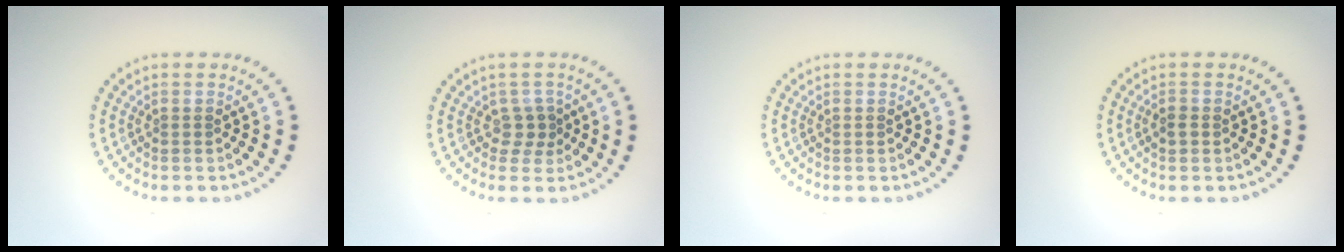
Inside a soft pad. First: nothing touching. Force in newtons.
{"total": 1.5, "press": 1.2, "slide": 0.9}
{"total": 0.0}
{"total": 1.0, "press": 1.0, "slide": 0.1}